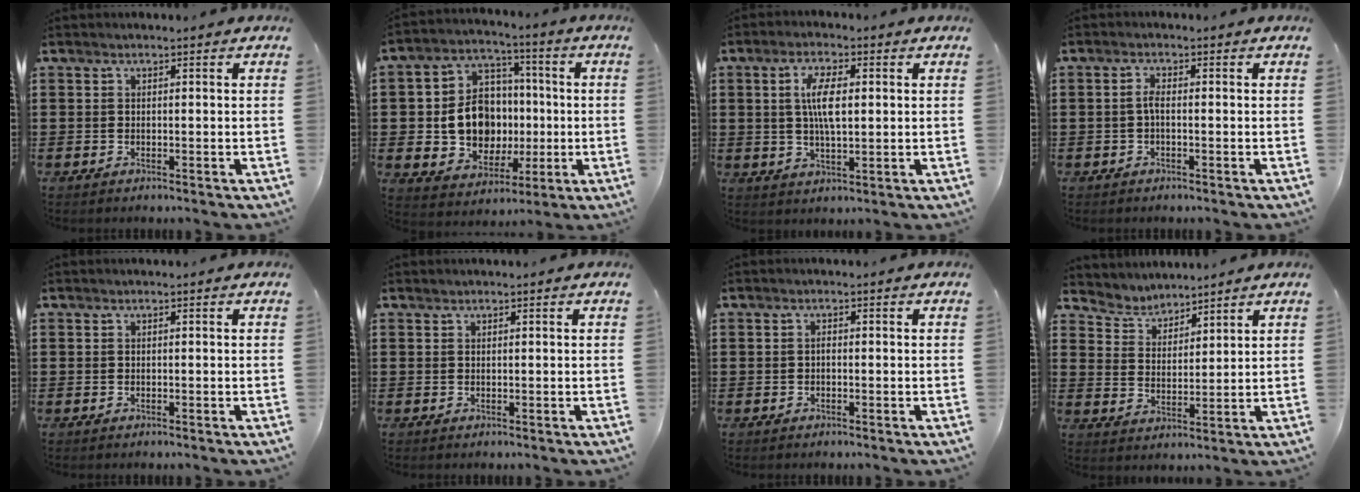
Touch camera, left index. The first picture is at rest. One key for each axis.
{"total": 10.6, "fx": -0.4, "fy": 9.3, "fz": 5.2, "tx": -0.118, "ty": 0.020, "tz": 0.001}
{"total": 6.4, "fx": 1.1, "fy": 2.4, "fz": 5.8, "tx": -0.125, "ty": 0.007, "tz": 0.014}
{"total": 2.0, "fx": -0.3, "fy": 0.5, "fz": 1.9, "tx": -0.044, "ty": 0.000, "tz": -0.010}
{"total": 0.0}
{"total": 0.0}
{"total": 0.6, "fx": -0.3, "fy": 0.3, "fz": 0.5, "tx": -0.012, "ty": -0.004, "tz": -0.004}
{"total": 3.9, "fx": 3.7, "fy": 1.0, "fz": -0.5, "tx": -0.012, "ty": -0.014, "tz": 0.066}